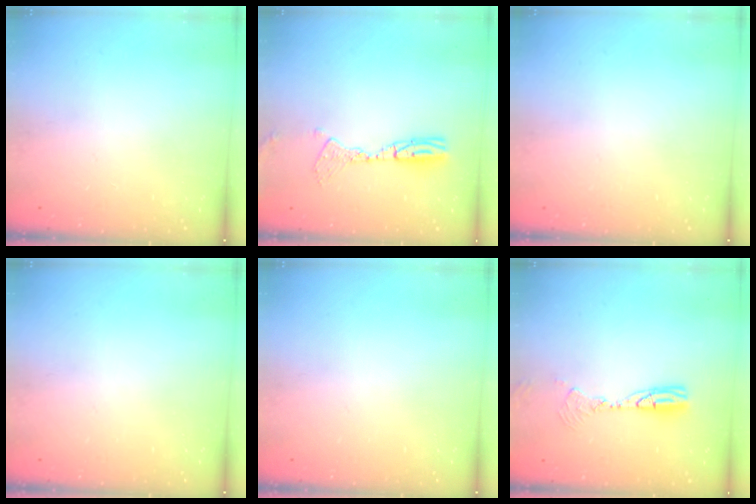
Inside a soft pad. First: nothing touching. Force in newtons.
{"total": 10.0, "press": 9.7, "slide": 2.6}
{"total": 0.0}
{"total": 0.0}
{"total": 0.0}
{"total": 9.2, "press": 9.0, "slide": 2.2}